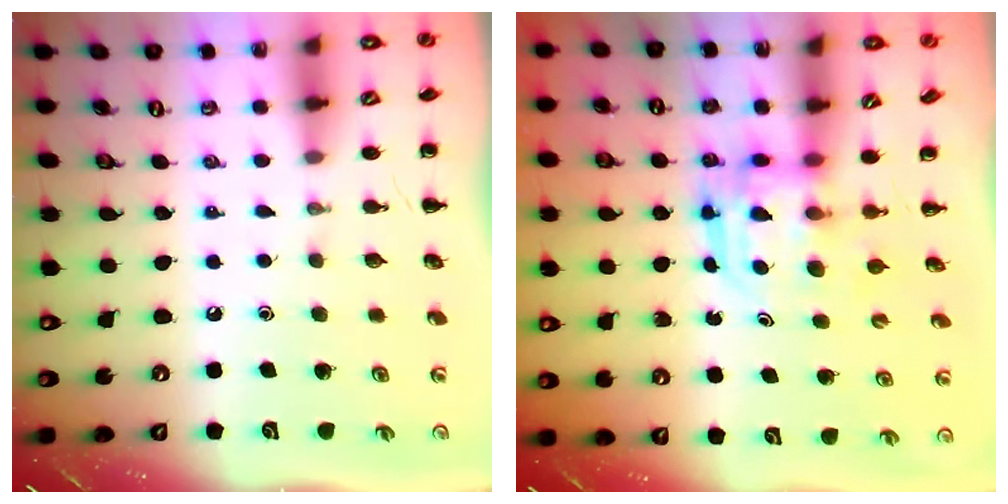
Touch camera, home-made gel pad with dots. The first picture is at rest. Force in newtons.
{"total": 3.1, "press": 3.1, "slide": 0.2}